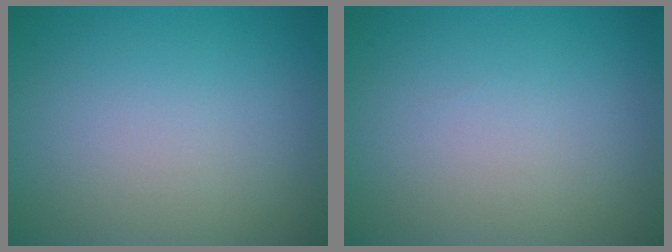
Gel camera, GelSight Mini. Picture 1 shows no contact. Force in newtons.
{"total": 0.0}